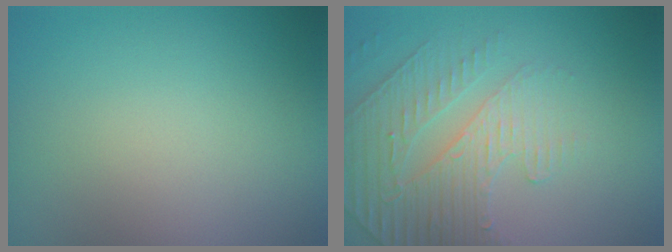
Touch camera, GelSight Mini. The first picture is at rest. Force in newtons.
{"total": 4.2, "press": 3.5, "slide": 2.4}